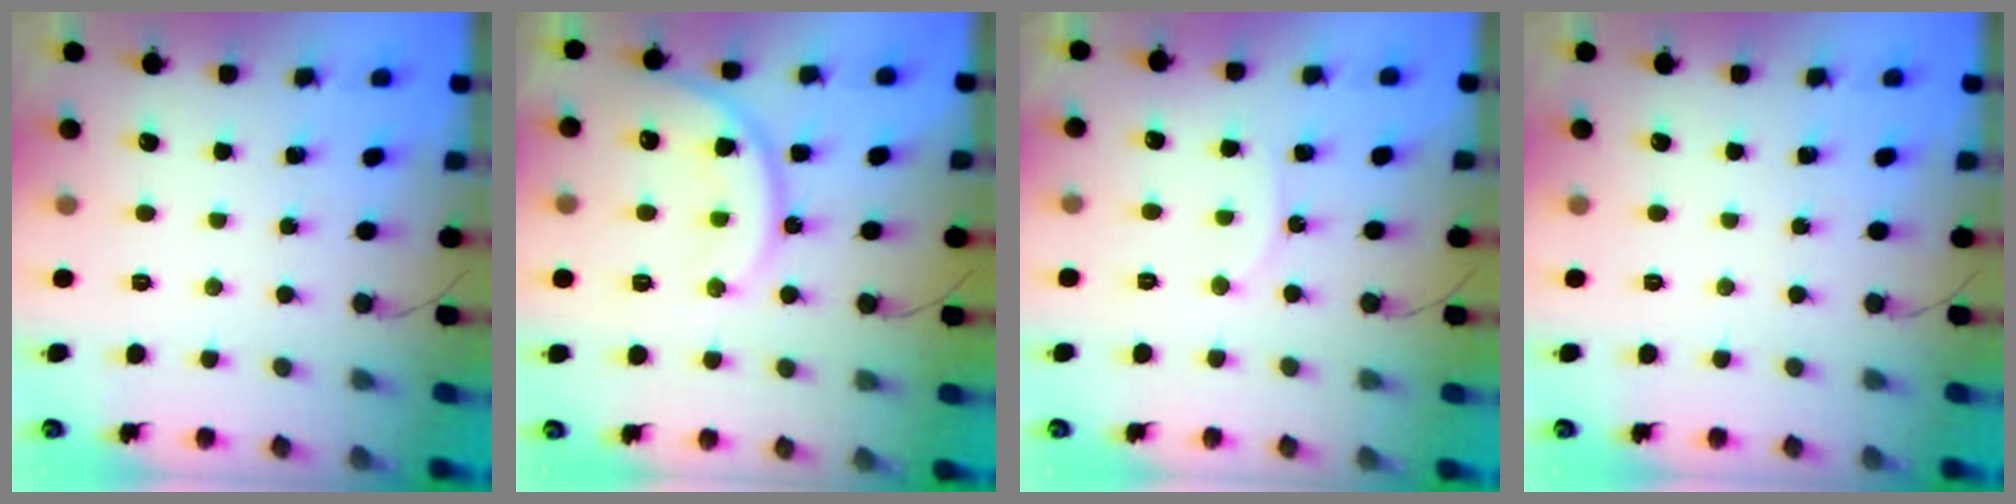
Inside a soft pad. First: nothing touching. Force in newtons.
{"total": 15.2, "press": 15.1, "slide": 1.5}
{"total": 6.9, "press": 6.9, "slide": 0.7}
{"total": 0.0}